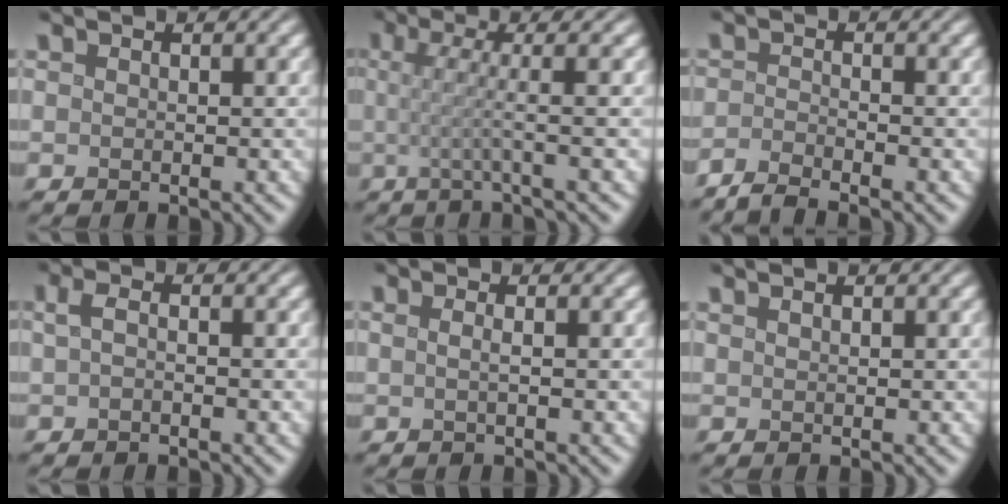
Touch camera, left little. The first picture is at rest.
{"total": 3.5, "force": [0.0, 0.7, 3.4], "torque": [-0.056, -0.002, -0.011]}
{"total": 2.4, "force": [-2.0, 0.3, 1.2], "torque": [-0.020, -0.005, -0.051]}
{"total": 1.3, "force": [-0.1, 0.4, 1.2], "torque": [-0.029, 0.001, -0.005]}
{"total": 1.3, "force": [0.1, 0.4, 1.2], "torque": [-0.015, -0.005, -0.009]}
{"total": 0.8, "force": [0.6, 0.2, 0.5], "torque": [-0.004, 0.000, 0.005]}